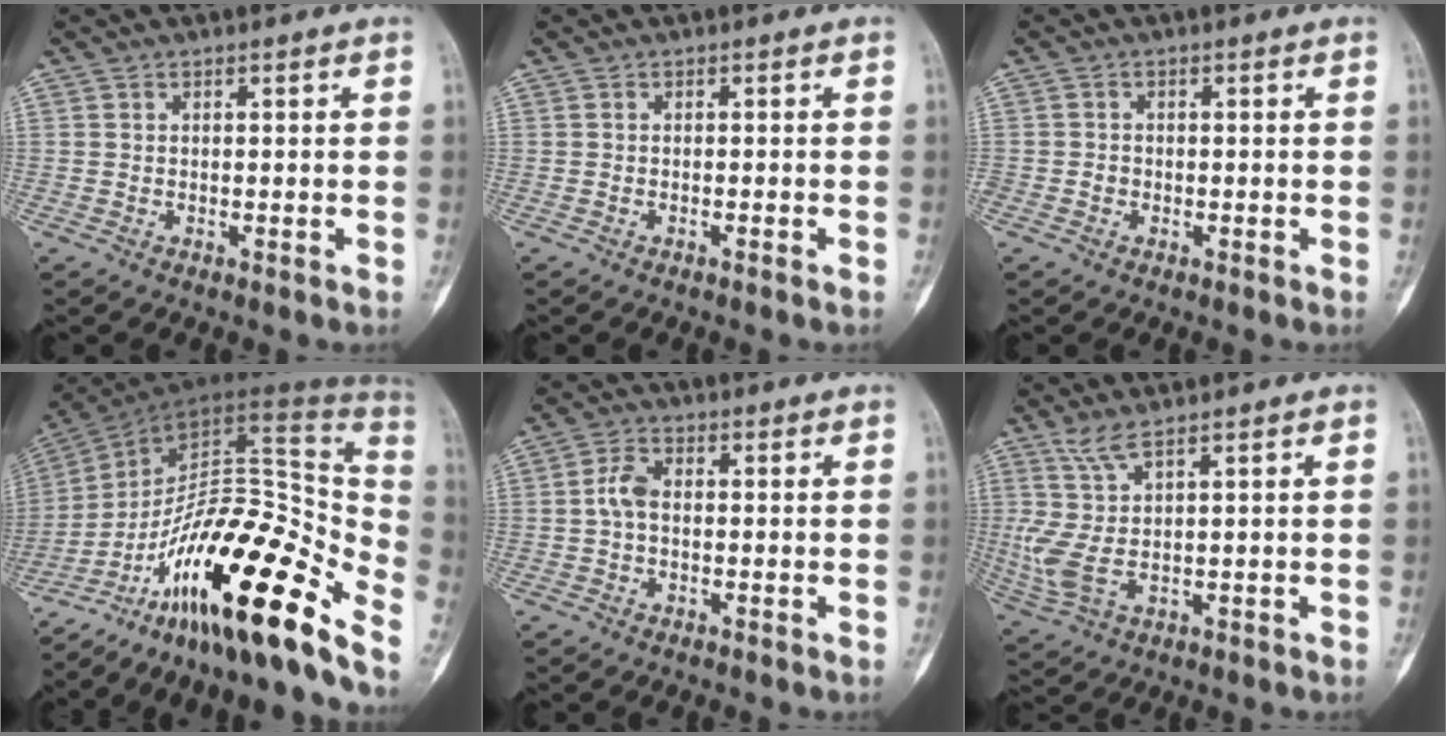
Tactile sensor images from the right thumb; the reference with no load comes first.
{"total": 0.6, "force": [-0.4, -0.1, 0.4], "torque": [-0.014, 0.002, -0.004]}
{"total": 1.7, "force": [-0.6, 1.4, 0.8], "torque": [-0.007, 0.006, -0.012]}
{"total": 30.4, "force": [-18.4, 8.5, 22.7], "torque": [-0.283, 0.104, -0.291]}
{"total": 3.7, "force": [-0.3, 2.1, 3.0], "torque": [-0.064, 0.011, -0.014]}
{"total": 6.6, "force": [2.5, 1.6, 5.9], "torque": [-0.162, -0.011, 0.064]}